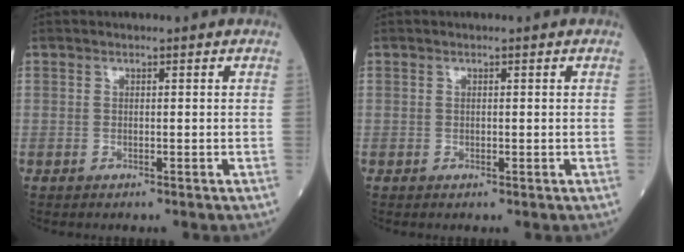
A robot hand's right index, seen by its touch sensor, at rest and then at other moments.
{"total": 0.0}